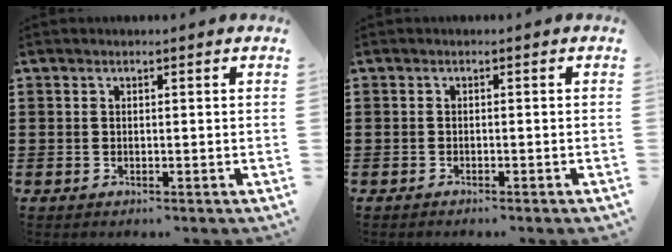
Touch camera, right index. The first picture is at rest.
{"total": 0.7, "force": [-0.7, 0.0, 0.2], "torque": [-0.005, -0.002, -0.014]}